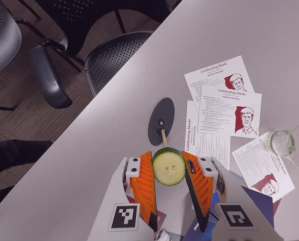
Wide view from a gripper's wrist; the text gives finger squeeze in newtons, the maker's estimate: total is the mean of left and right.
{"total": 9.2, "left": 8.9, "right": 9.6}